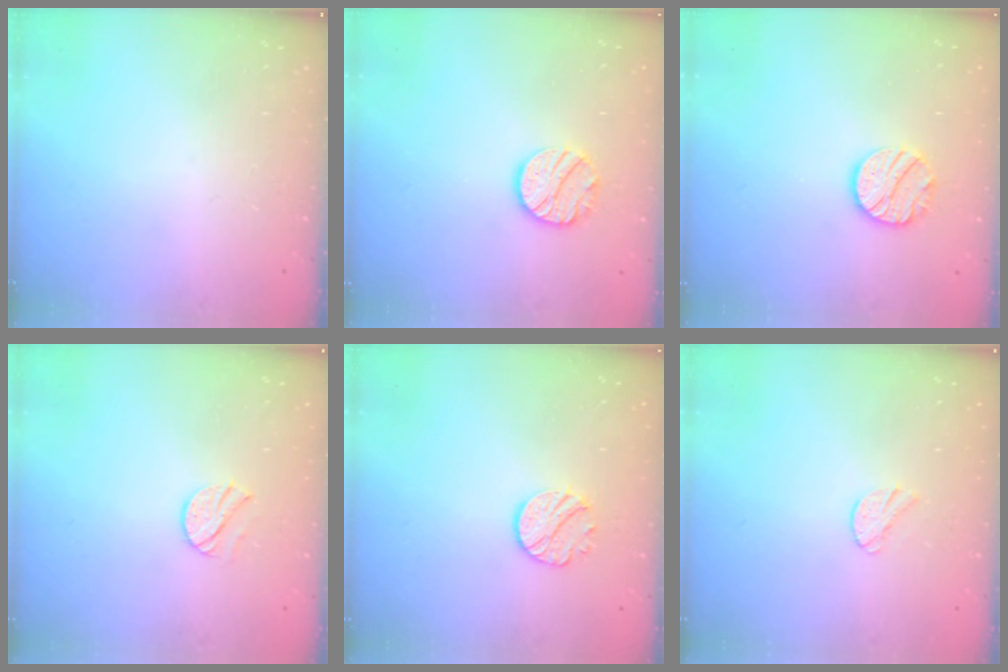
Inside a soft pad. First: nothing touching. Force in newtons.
{"total": 11.1, "press": 11.1, "slide": 0.9}
{"total": 11.1, "press": 11.1, "slide": 0.9}
{"total": 7.6, "press": 7.6, "slide": 0.4}
{"total": 9.0, "press": 9.0, "slide": 0.3}
{"total": 5.8, "press": 5.8, "slide": 0.6}